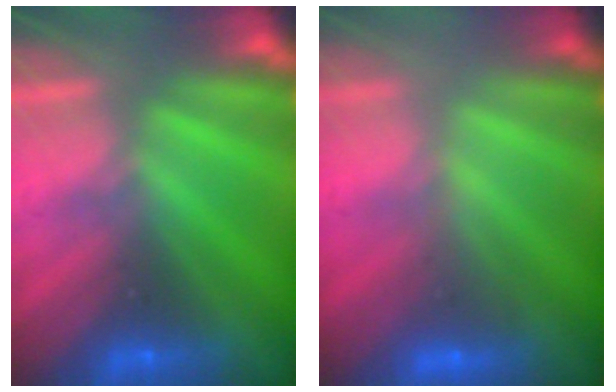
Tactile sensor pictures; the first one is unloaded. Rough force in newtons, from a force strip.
{"total": 2.2}